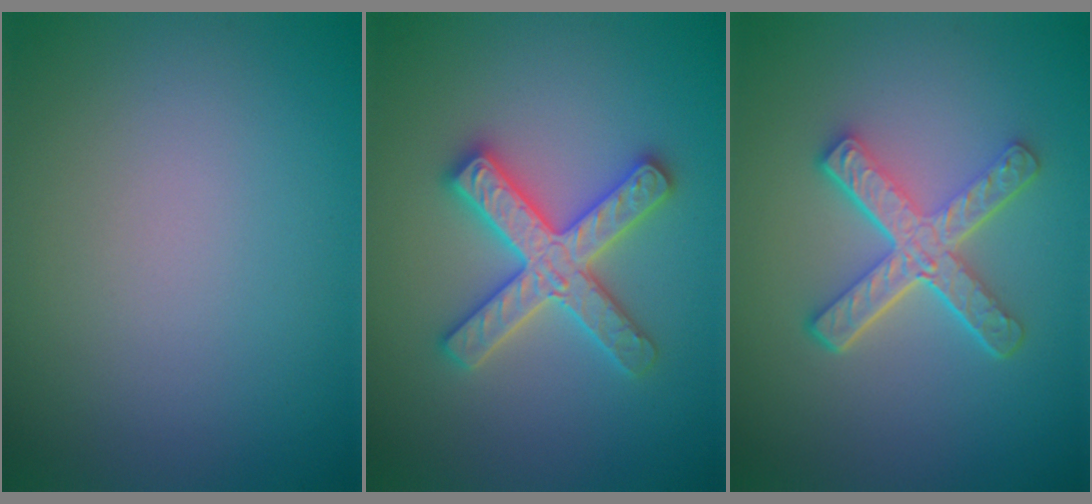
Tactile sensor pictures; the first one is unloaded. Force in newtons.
{"total": 5.1, "press": 5.0, "slide": 0.7}
{"total": 5.2, "press": 3.8, "slide": 3.6}